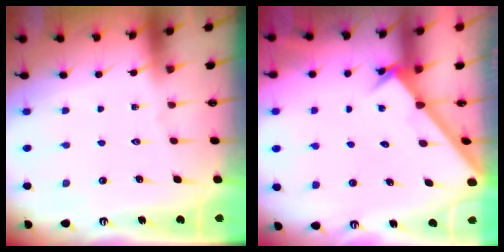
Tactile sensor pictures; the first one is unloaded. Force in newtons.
{"total": 2.1, "press": 2.1, "slide": 0.3}